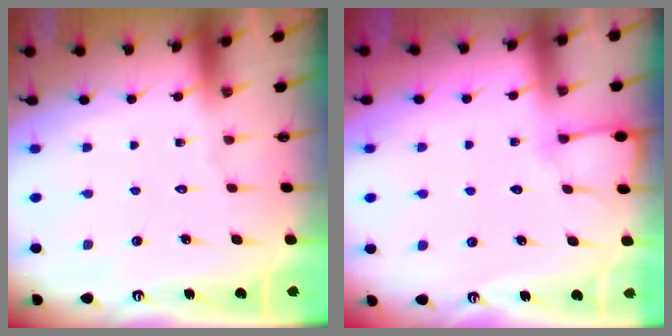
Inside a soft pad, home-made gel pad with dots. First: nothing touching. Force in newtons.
{"total": 4.1, "press": 4.1, "slide": 0.6}